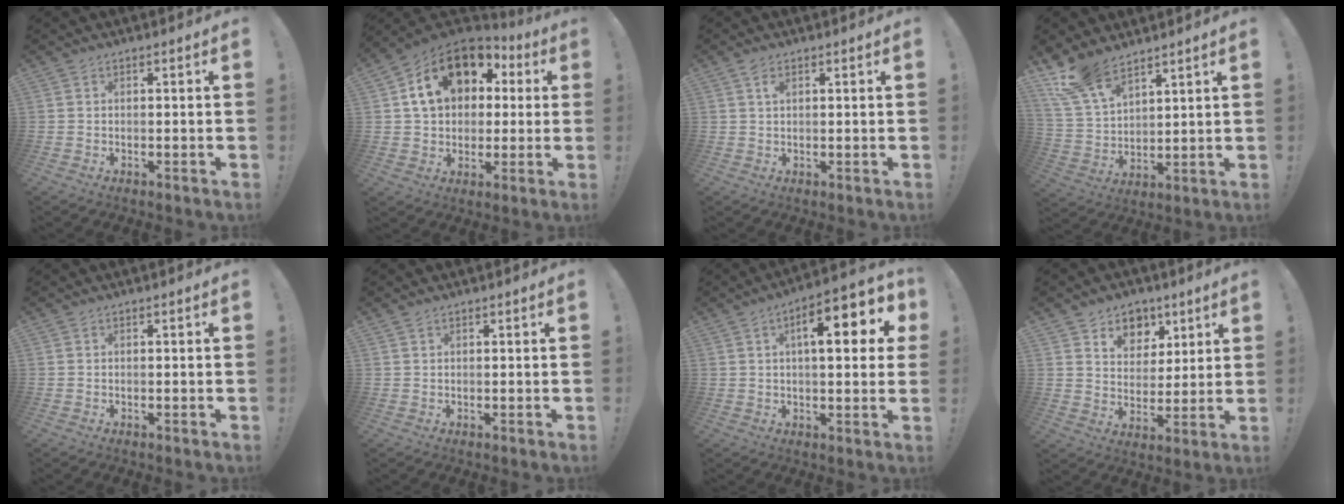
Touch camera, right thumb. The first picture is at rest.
{"total": 18.1, "force": [6.3, 13.0, 11.0], "torque": [-0.170, -0.006, 0.123]}
{"total": 2.0, "force": [1.1, 0.9, 1.4], "torque": [-0.016, -0.005, 0.017]}
{"total": 12.2, "force": [9.6, 5.2, 5.3], "torque": [-0.113, -0.057, 0.186]}
{"total": 0.0}
{"total": 0.9, "force": [0.7, 0.2, 0.4], "torque": [-0.009, 0.000, 0.014]}
{"total": 13.0, "force": [3.8, 4.5, 11.5], "torque": [-0.154, -0.009, 0.051]}
{"total": 9.6, "force": [5.5, 7.6, 2.3], "torque": [-0.026, -0.039, 0.108]}